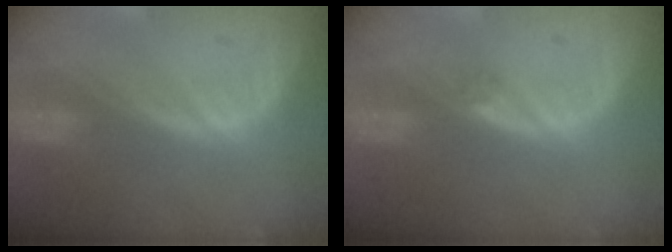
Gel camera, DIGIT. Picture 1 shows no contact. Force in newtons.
{"total": 0.8, "press": 0.7, "slide": 0.4}